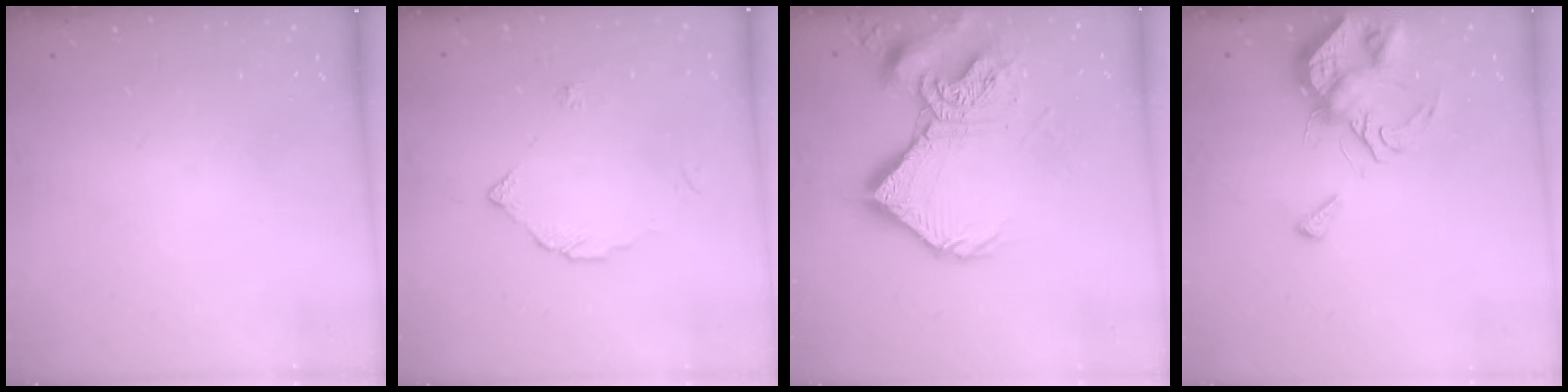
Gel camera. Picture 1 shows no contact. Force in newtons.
{"total": 3.0, "press": 3.0, "slide": 0.2}
{"total": 18.0, "press": 17.9, "slide": 1.8}
{"total": 8.3, "press": 8.2, "slide": 1.0}